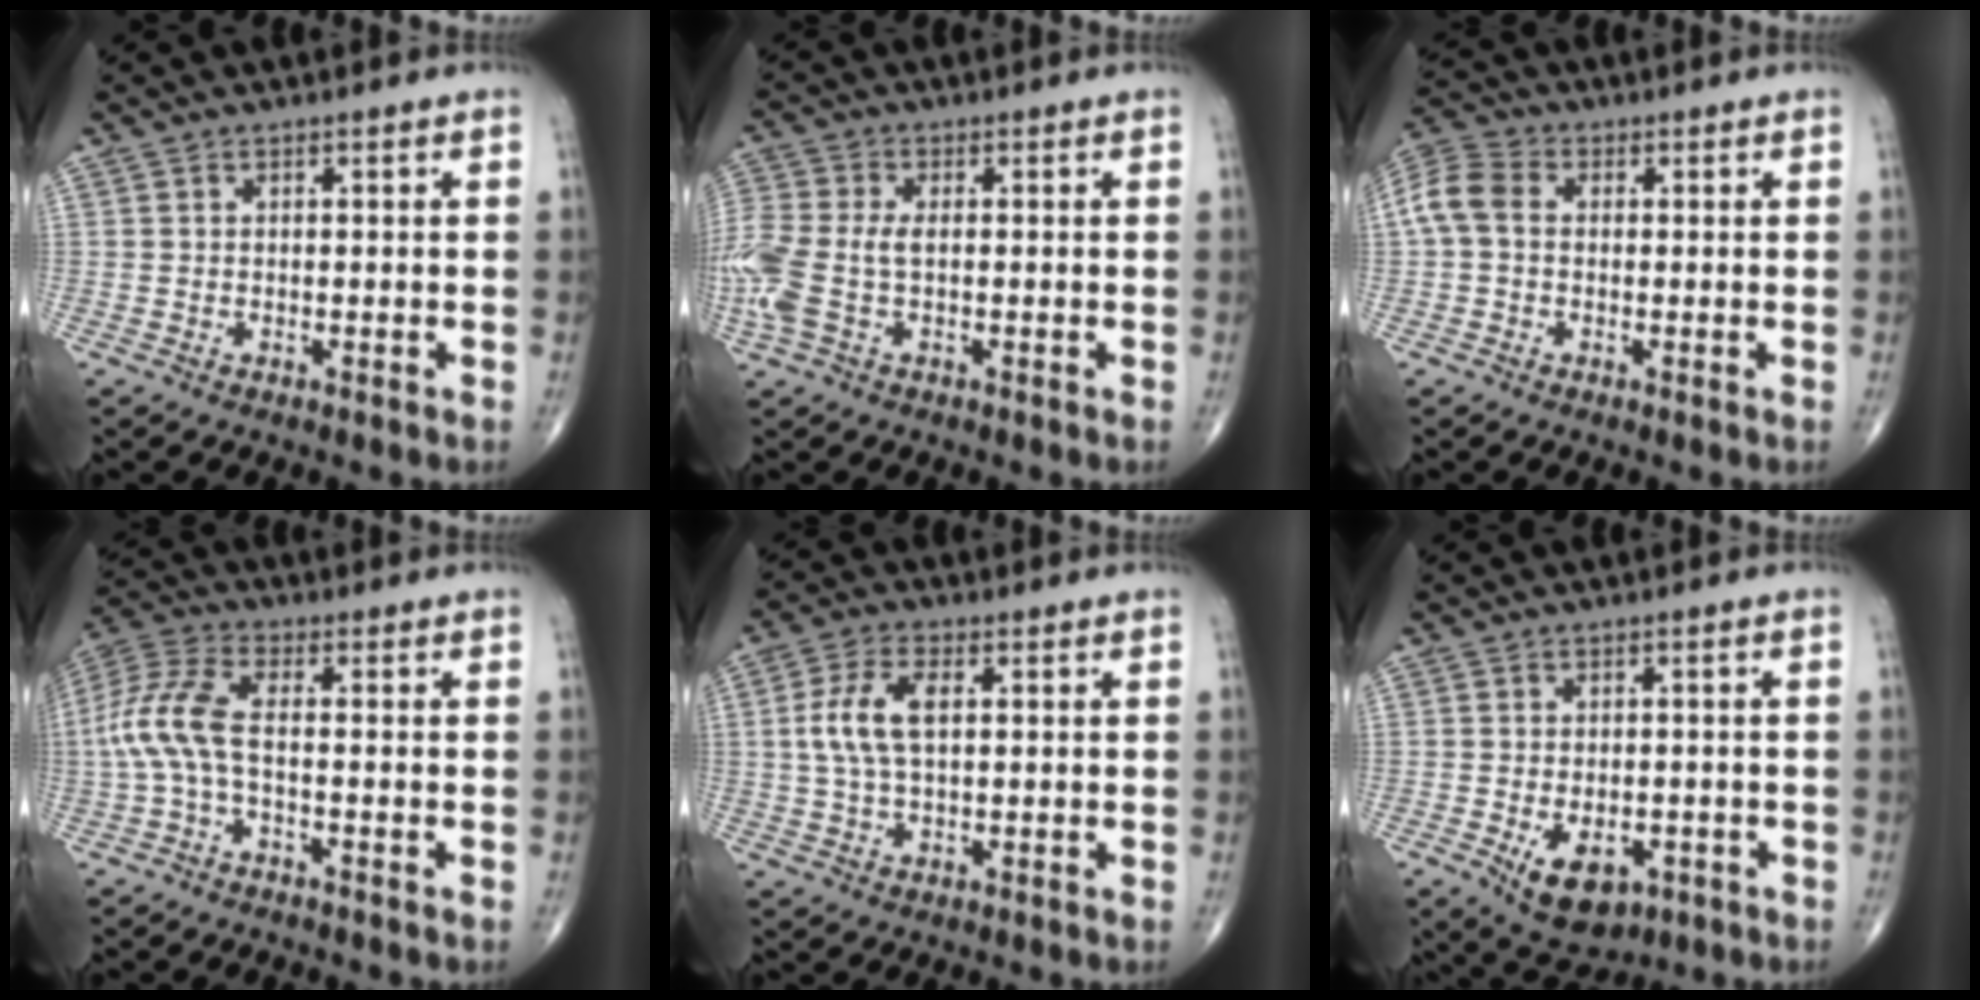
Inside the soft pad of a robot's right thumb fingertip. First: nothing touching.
{"total": 11.0, "force": [-1.1, 6.4, 8.9], "torque": [-0.249, 0.011, -0.018]}
{"total": 7.1, "force": [0.3, 5.2, 4.8], "torque": [-0.105, 0.024, -0.002]}
{"total": 8.8, "force": [-1.2, 3.3, 8.0], "torque": [-0.199, 0.028, -0.031]}
{"total": 7.9, "force": [1.1, 3.9, 6.8], "torque": [-0.149, 0.011, 0.020]}
{"total": 8.1, "force": [-3.0, 5.0, 5.7], "torque": [-0.073, 0.003, -0.032]}